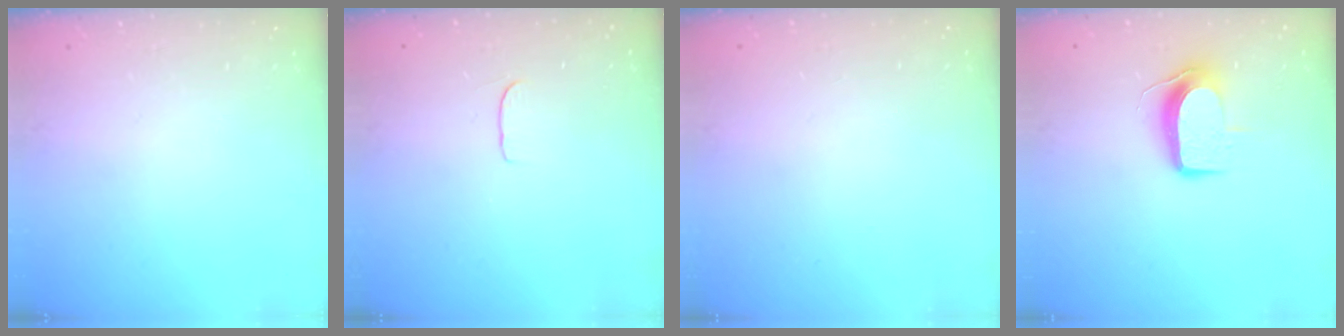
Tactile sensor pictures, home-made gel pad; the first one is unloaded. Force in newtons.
{"total": 4.1, "press": 4.1, "slide": 0.3}
{"total": 0.0}
{"total": 8.7, "press": 8.6, "slide": 0.7}